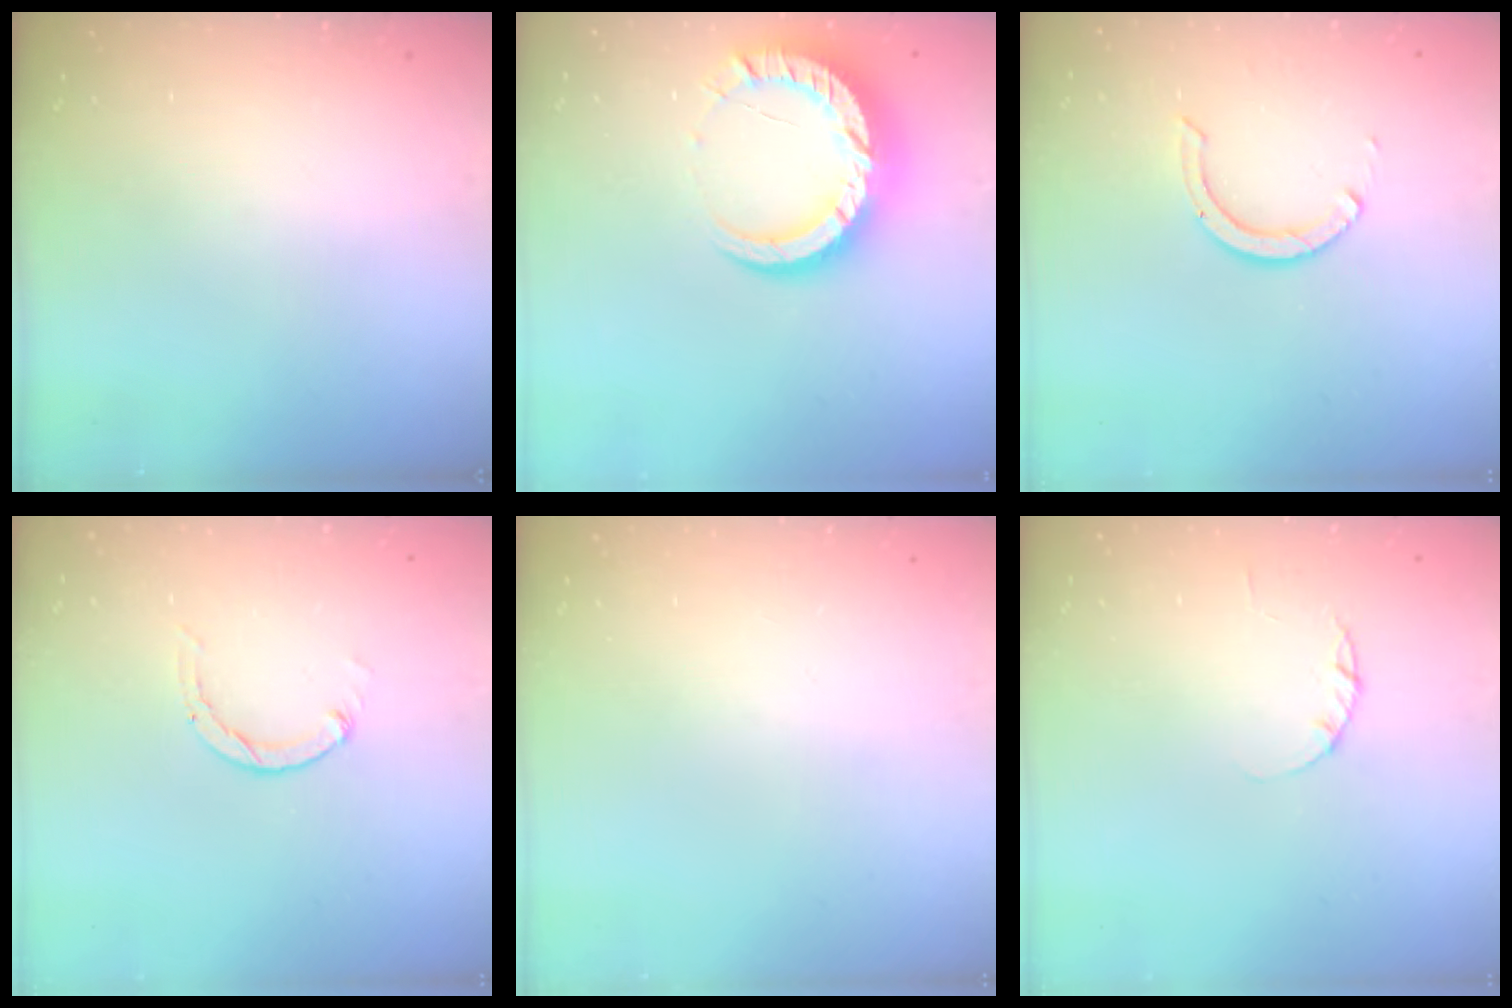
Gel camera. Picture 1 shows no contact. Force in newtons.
{"total": 13.4, "press": 13.4, "slide": 1.1}
{"total": 7.0, "press": 6.9, "slide": 0.8}
{"total": 0.0}
{"total": 0.0}
{"total": 2.2, "press": 2.2, "slide": 0.4}